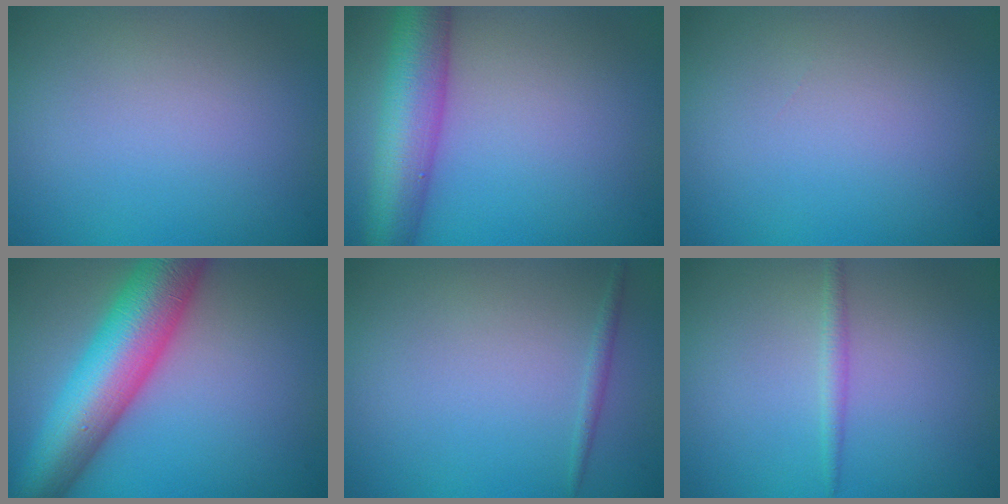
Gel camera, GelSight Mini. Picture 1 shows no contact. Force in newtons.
{"total": 7.3, "press": 7.3, "slide": 0.3}
{"total": 0.0}
{"total": 10.8, "press": 10.8, "slide": 0.3}
{"total": 0.8, "press": 0.8, "slide": 0.1}
{"total": 1.2, "press": 1.2, "slide": 0.1}